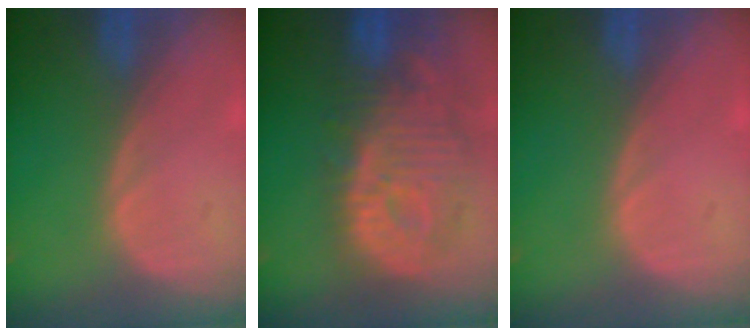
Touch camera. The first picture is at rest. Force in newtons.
{"total": 13.0, "press": 11.3, "slide": 6.3}
{"total": 0.0}